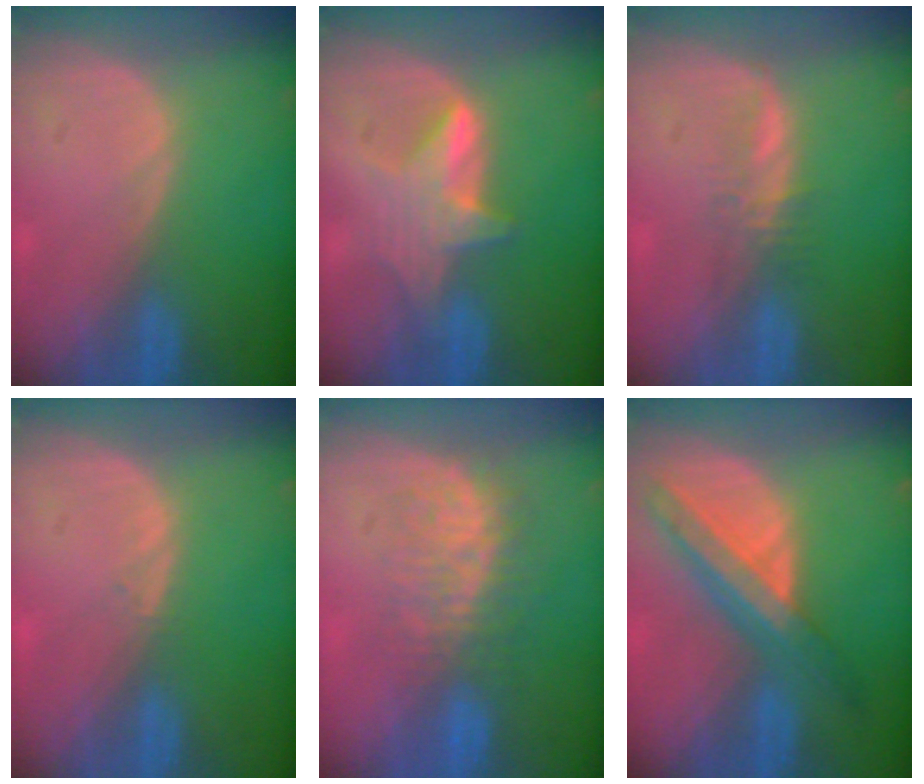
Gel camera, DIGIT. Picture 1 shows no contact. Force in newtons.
{"total": 5.5, "press": 5.5, "slide": 0.2}
{"total": 2.3, "press": 2.2, "slide": 0.6}
{"total": 0.6, "press": 0.5, "slide": 0.4}
{"total": 7.7, "press": 7.4, "slide": 1.8}
{"total": 8.6, "press": 7.4, "slide": 4.5}